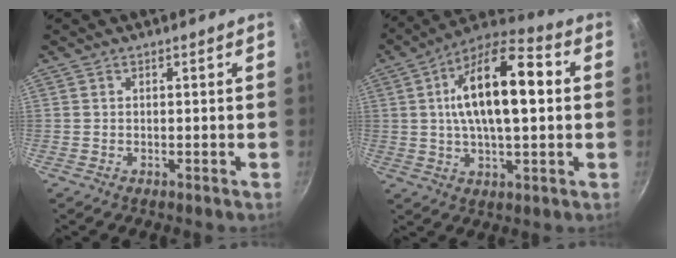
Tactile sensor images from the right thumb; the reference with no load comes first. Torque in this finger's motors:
{"motor_torque": [0.41, 4.30, 1.84, 0.59, 0.17]}